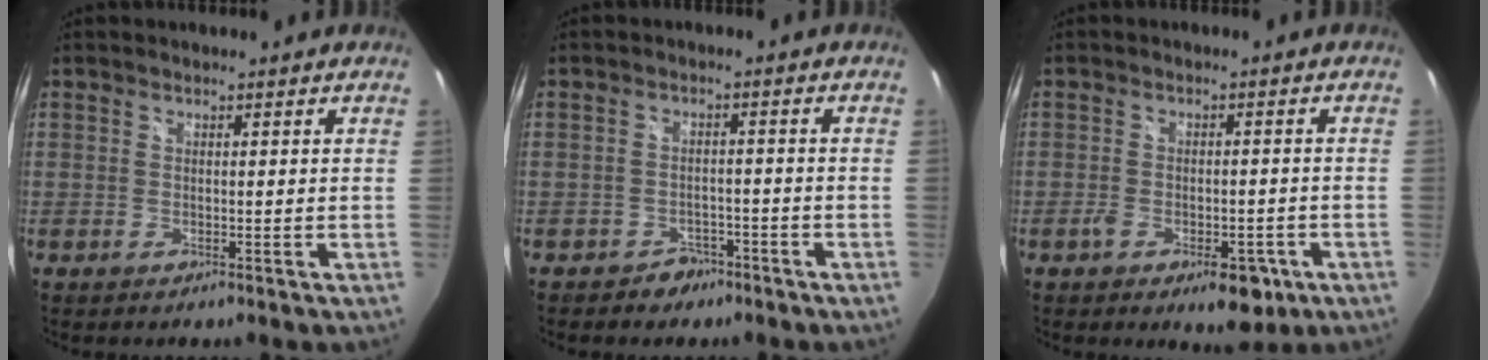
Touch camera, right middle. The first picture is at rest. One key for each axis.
{"total": 3.9, "fx": -2.8, "fy": 2.7, "fz": 0.4, "tx": -0.014, "ty": 0.009, "tz": -0.040}
{"total": 7.7, "fx": -4.2, "fy": 3.6, "fz": 5.4, "tx": -0.089, "ty": -0.009, "tz": -0.061}